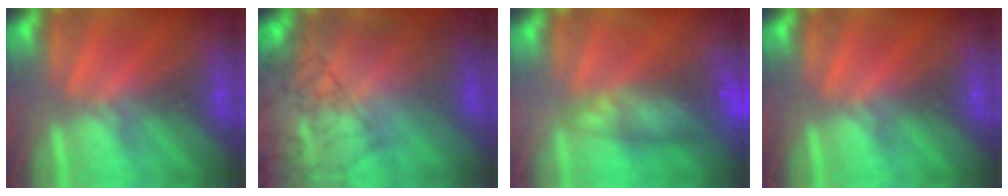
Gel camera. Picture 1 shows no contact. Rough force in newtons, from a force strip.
{"total": 10.9}
{"total": 6.9}
{"total": 0.0}